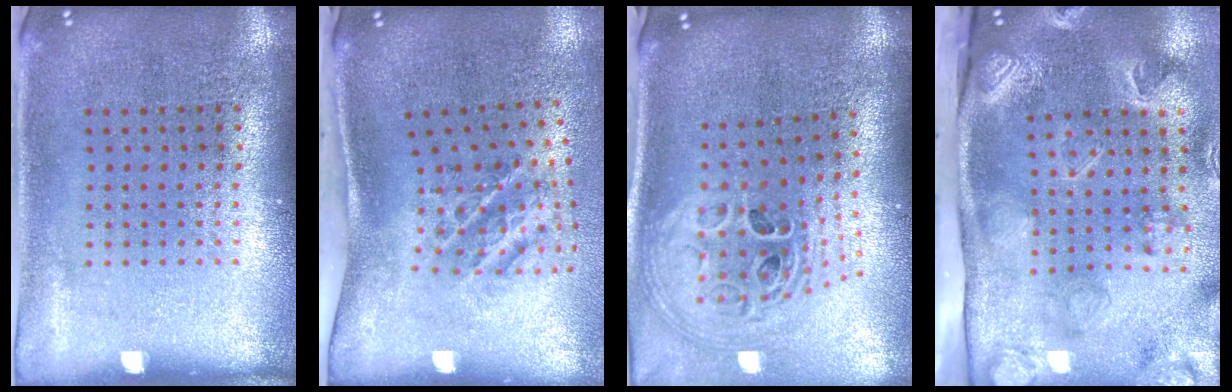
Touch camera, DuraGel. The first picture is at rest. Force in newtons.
{"total": 1.8, "press": 1.2, "slide": 1.3}
{"total": 2.3, "press": 1.7, "slide": 1.6}
{"total": 3.4, "press": 3.0, "slide": 1.6}